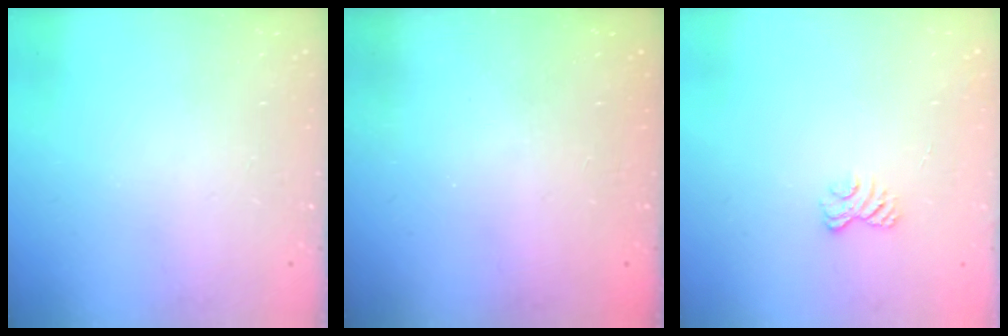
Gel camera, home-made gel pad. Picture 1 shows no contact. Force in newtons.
{"total": 2.4, "press": 2.2, "slide": 0.8}
{"total": 2.5, "press": 2.2, "slide": 1.2}